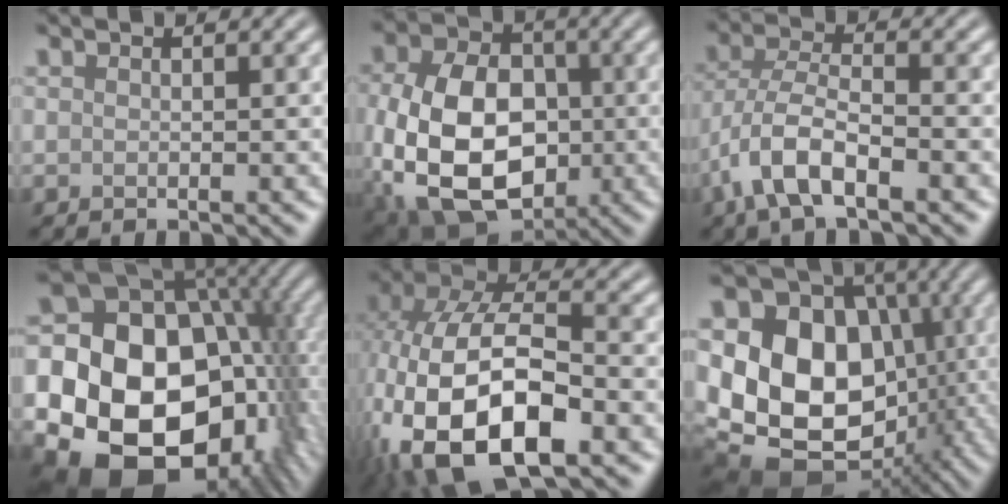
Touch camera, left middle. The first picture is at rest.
{"total": 13.6, "force": [-2.1, 9.3, 9.6], "torque": [-0.196, -0.028, -0.030]}
{"total": 6.3, "force": [-3.0, 2.6, 4.9], "torque": [-0.103, 0.000, -0.068]}
{"total": 22.5, "force": [-2.2, 17.4, 14.1], "torque": [-0.236, 0.000, -0.049]}
{"total": 14.8, "force": [-4.8, 8.1, 11.4], "torque": [-0.235, -0.019, -0.085]}
{"total": 15.1, "force": [-0.6, 12.0, 9.1], "torque": [-0.153, -0.012, -0.008]}